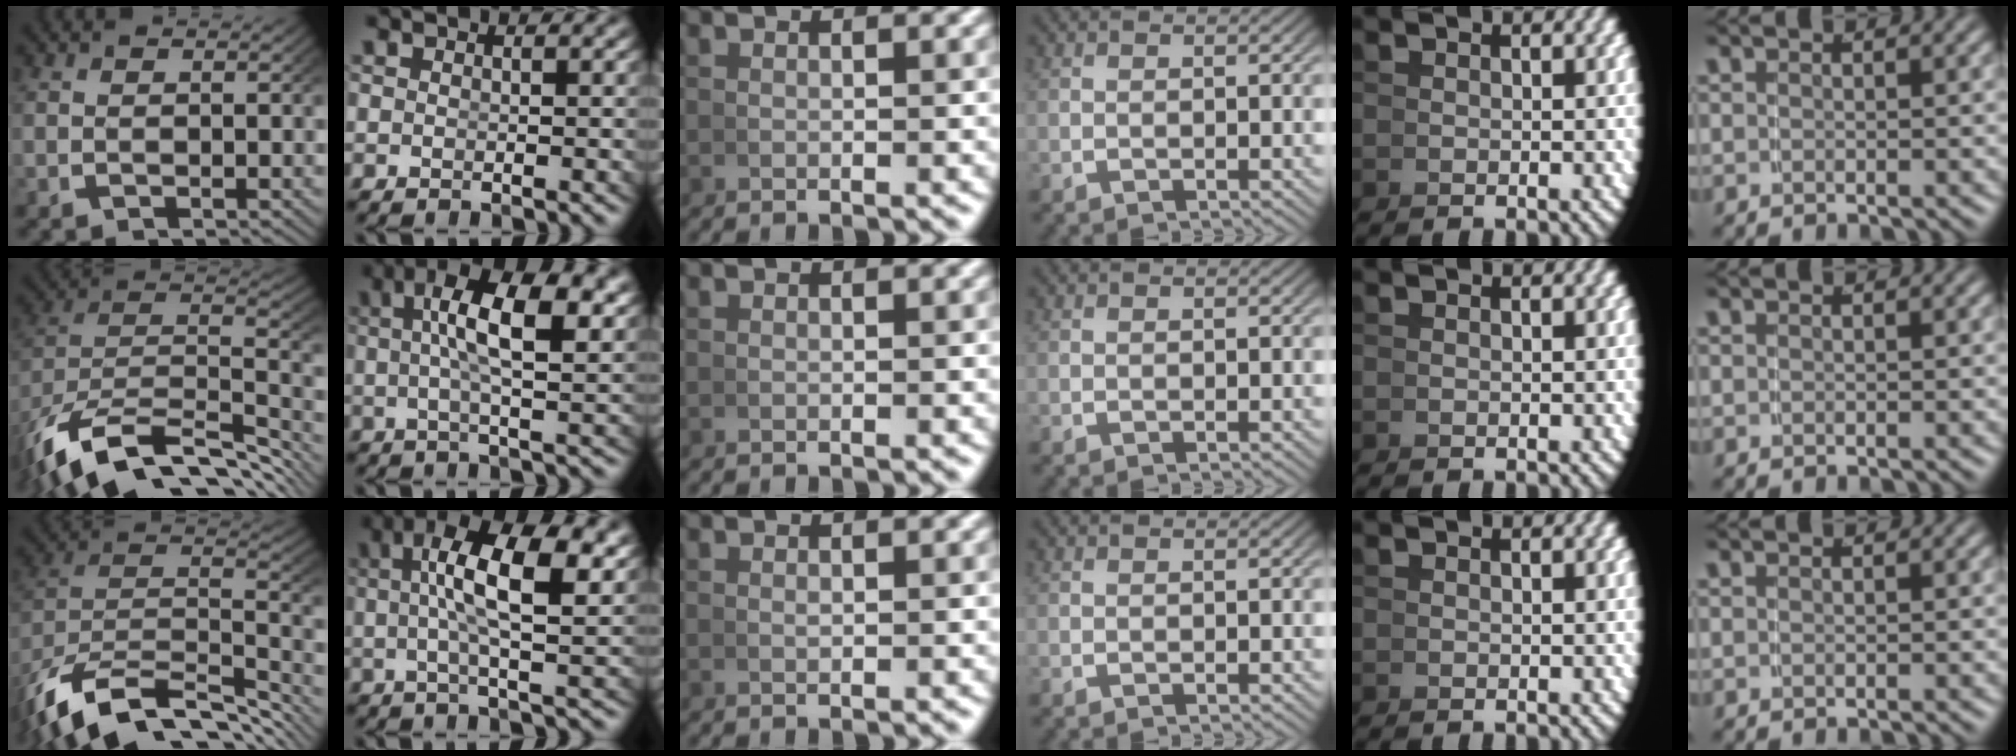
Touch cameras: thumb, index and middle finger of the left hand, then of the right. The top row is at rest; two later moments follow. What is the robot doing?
{"motion": "lift_and_place", "object": "cup"}